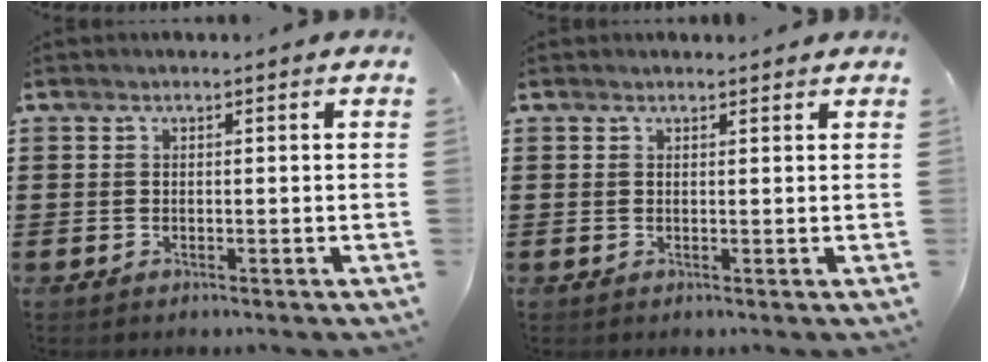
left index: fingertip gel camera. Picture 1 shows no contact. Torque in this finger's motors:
{"motor_torque": [0.95, -1.18, 0.46, 0.04]}